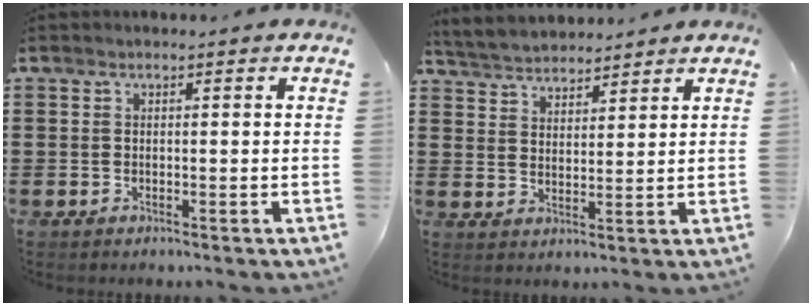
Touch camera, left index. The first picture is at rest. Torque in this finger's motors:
{"motor_torque": [0.38, -0.51, 0.14, 0.04]}